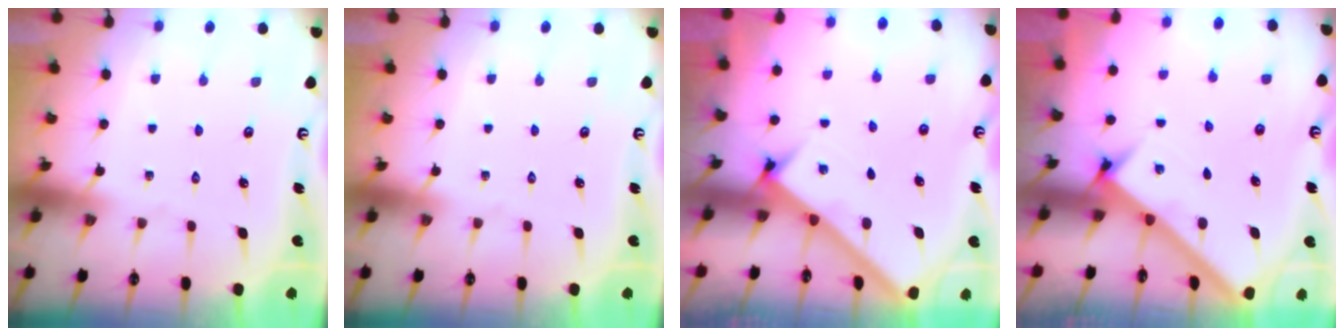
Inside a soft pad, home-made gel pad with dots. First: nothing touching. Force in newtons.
{"total": 0.0}
{"total": 2.6, "press": 2.5, "slide": 0.3}
{"total": 2.9, "press": 2.8, "slide": 0.4}